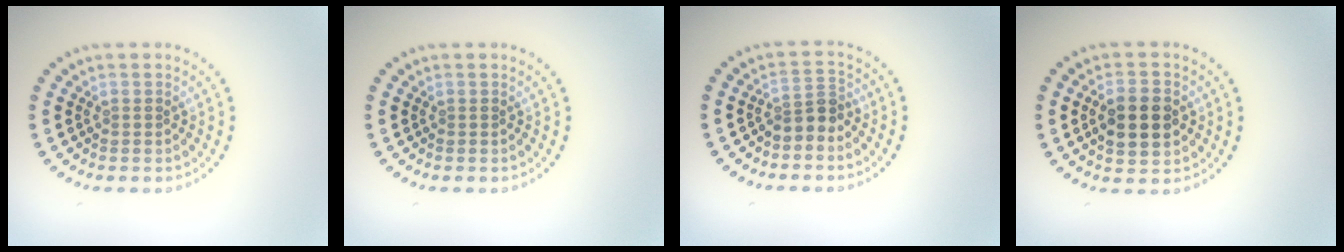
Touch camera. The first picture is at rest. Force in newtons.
{"total": 0.0}
{"total": 2.3, "press": 1.8, "slide": 1.5}
{"total": 4.6, "press": 4.6, "slide": 0.2}